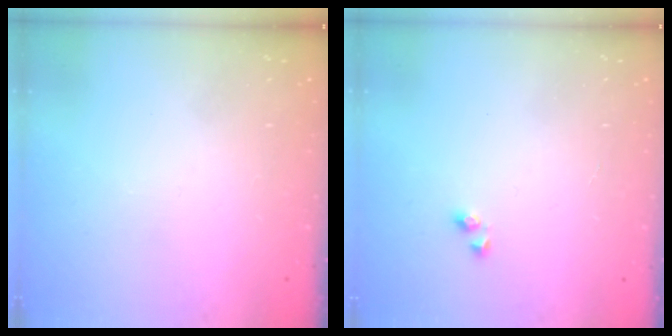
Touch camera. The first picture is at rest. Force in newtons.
{"total": 2.6, "press": 2.6, "slide": 0.3}